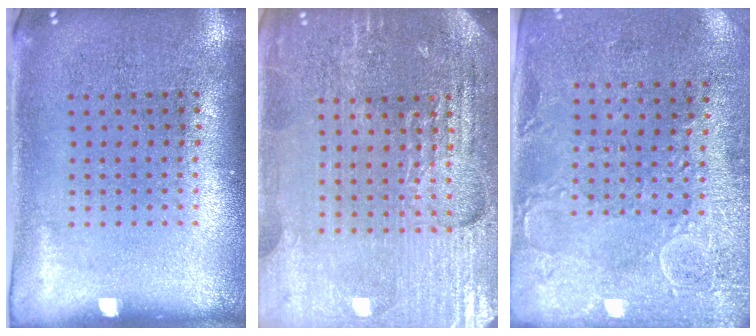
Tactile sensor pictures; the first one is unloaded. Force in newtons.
{"total": 4.7, "press": 4.4, "slide": 1.7}
{"total": 2.9, "press": 2.5, "slide": 1.5}